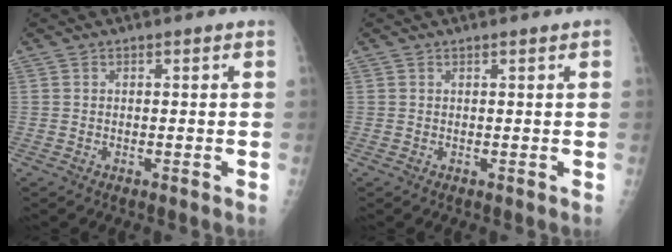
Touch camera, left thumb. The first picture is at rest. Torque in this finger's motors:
{"motor_torque": [-0.09, 0.08, -0.24, -0.26, 0.03]}